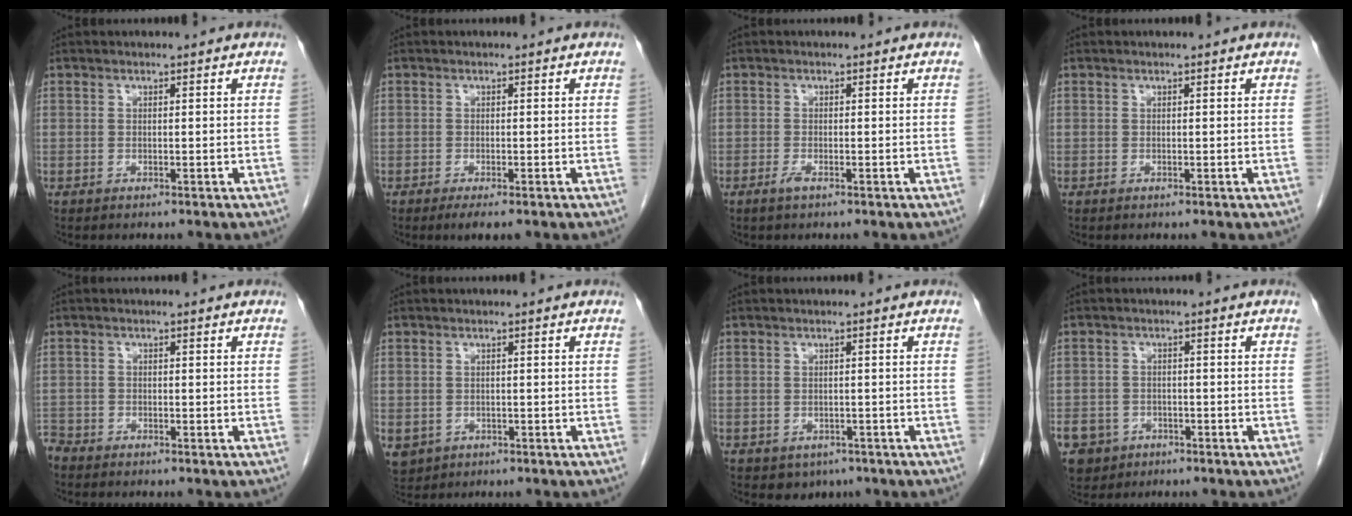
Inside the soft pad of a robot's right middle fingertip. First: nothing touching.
{"total": 2.8, "force": [-1.9, 0.6, 1.9], "torque": [-0.026, -0.006, -0.027]}
{"total": 1.1, "force": [-0.7, 0.1, 0.8], "torque": [-0.019, -0.002, -0.014]}
{"total": 0.0}
{"total": 2.6, "force": [-2.4, 0.8, 0.1], "torque": [-0.003, -0.006, -0.047]}
{"total": 6.2, "force": [-2.6, 5.2, 2.0], "torque": [-0.055, -0.005, -0.033]}
{"total": 2.9, "force": [-1.7, 2.1, 0.9], "torque": [-0.009, 0.003, -0.015]}
{"total": 9.1, "force": [-4.7, 7.5, 2.4], "torque": [-0.071, 0.004, -0.071]}